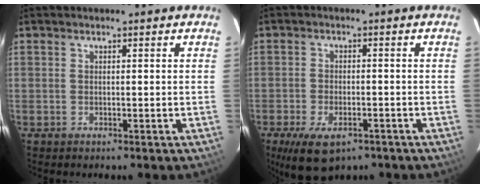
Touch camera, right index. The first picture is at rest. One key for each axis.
{"total": 9.5, "fx": -5.9, "fy": 4.7, "fz": 5.9, "tx": -0.128, "ty": -0.023, "tz": -0.093}